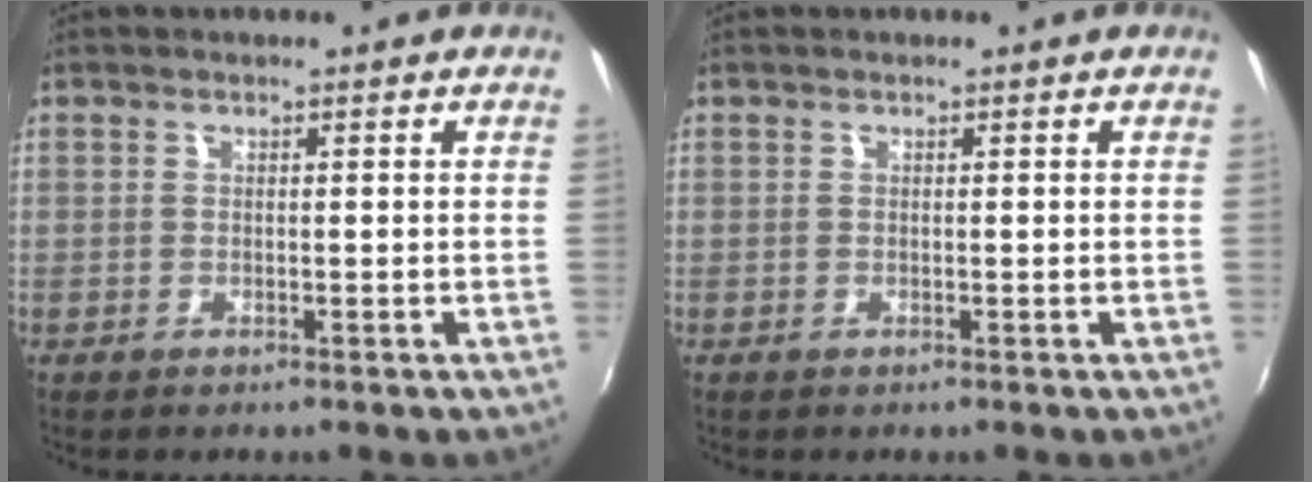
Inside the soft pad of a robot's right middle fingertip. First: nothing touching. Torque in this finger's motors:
{"motor_torque": [0.24, -0.24, 0.02, 0.01]}